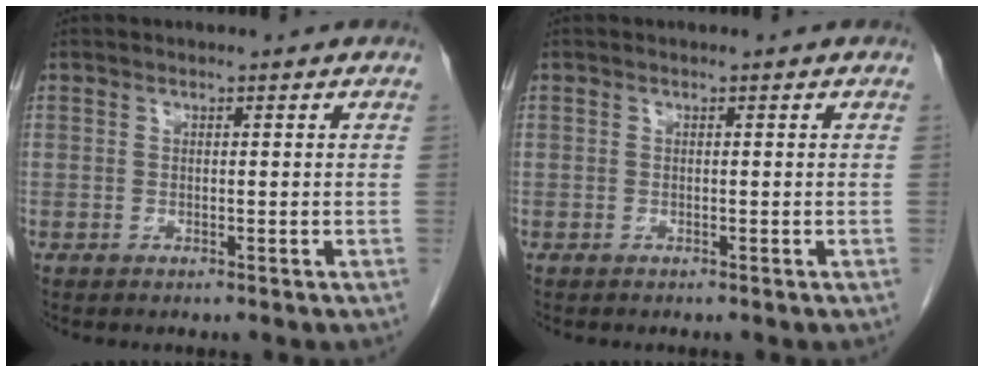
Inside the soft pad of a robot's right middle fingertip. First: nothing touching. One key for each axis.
{"total": 0.0}